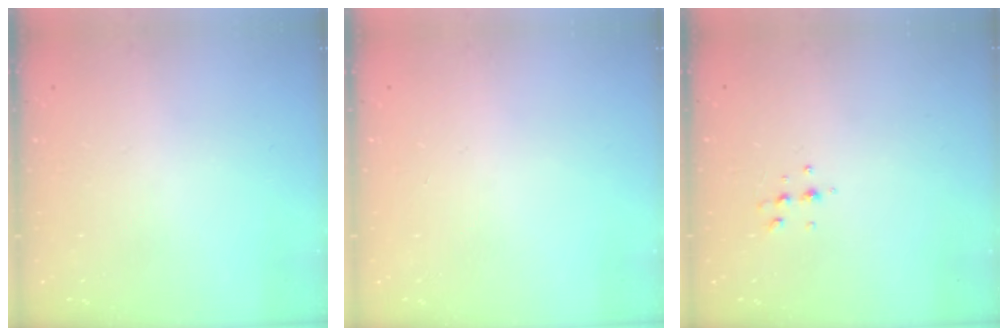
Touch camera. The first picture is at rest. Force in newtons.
{"total": 0.0}
{"total": 4.7, "press": 4.6, "slide": 1.0}